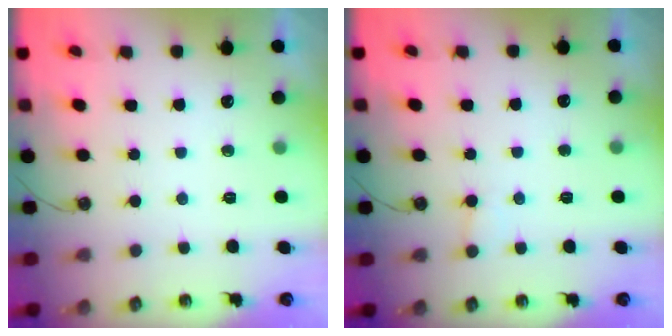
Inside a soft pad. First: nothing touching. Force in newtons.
{"total": 5.2, "press": 5.2, "slide": 0.3}